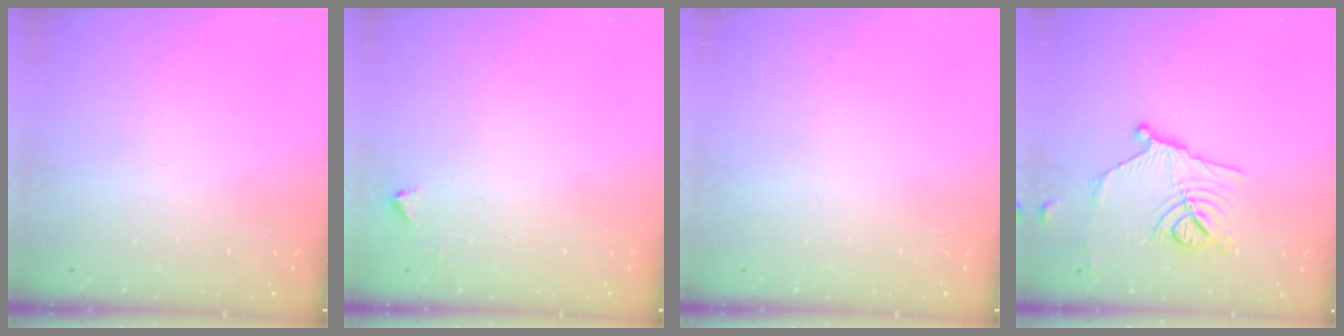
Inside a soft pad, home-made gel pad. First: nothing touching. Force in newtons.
{"total": 2.1, "press": 2.1, "slide": 0.3}
{"total": 0.0}
{"total": 13.6, "press": 13.4, "slide": 2.4}